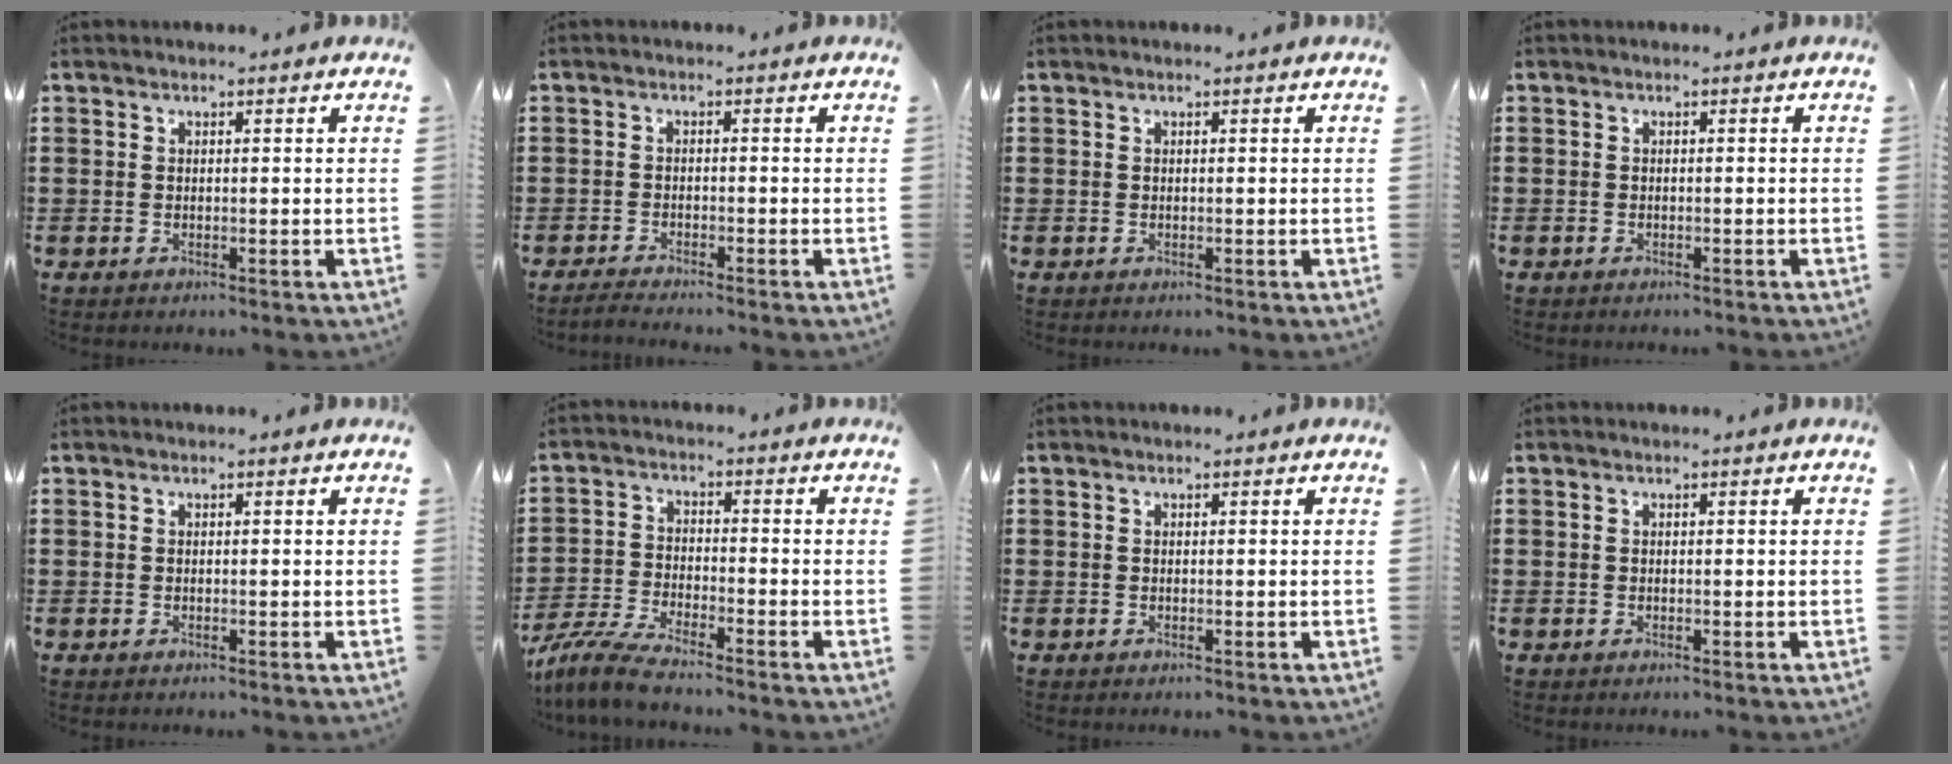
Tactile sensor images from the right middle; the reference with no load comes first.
{"total": 1.5, "force": [-1.5, -0.2, 0.4], "torque": [-0.007, 0.001, -0.028]}
{"total": 0.0}
{"total": 0.6, "force": [-0.5, 0.3, 0.0], "torque": [-0.002, 0.000, -0.011]}
{"total": 0.0}
{"total": 5.6, "force": [-5.1, 0.4, 2.4], "torque": [-0.067, -0.012, -0.103]}
{"total": 0.0}
{"total": 0.0}